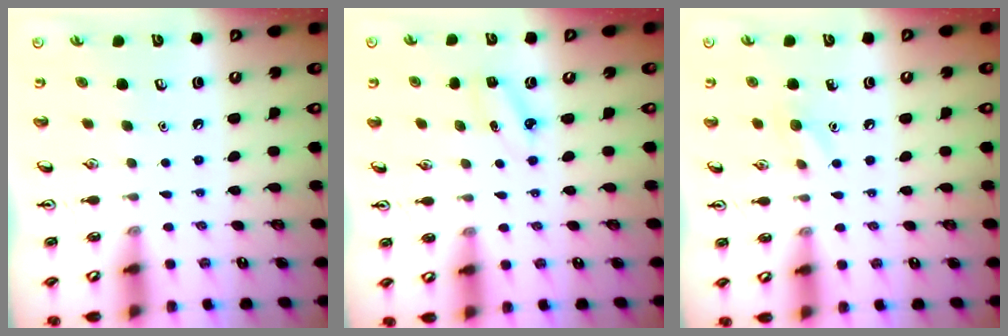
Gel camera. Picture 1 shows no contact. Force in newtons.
{"total": 3.8, "press": 3.6, "slide": 1.1}
{"total": 6.6, "press": 6.4, "slide": 1.8}